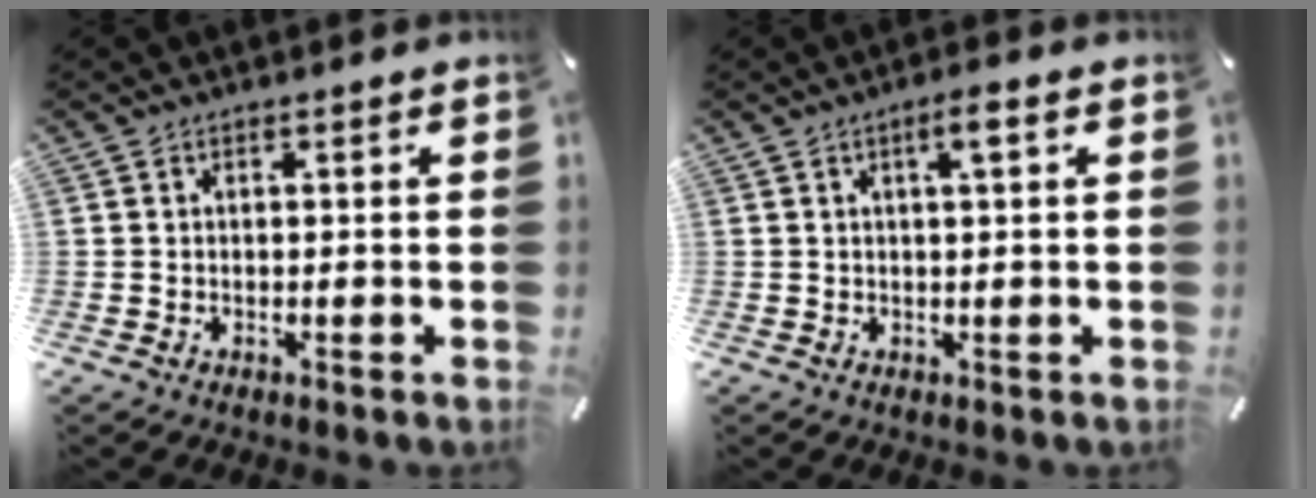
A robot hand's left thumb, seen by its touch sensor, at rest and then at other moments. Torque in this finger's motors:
{"motor_torque": [0.69, 0.53, 0.43, -0.17, 0.14]}